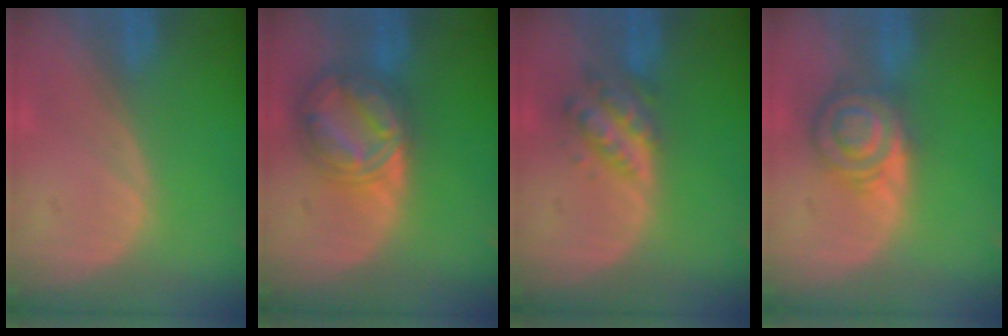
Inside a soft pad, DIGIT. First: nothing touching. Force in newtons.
{"total": 8.2, "press": 8.2, "slide": 0.6}
{"total": 5.2, "press": 5.2, "slide": 0.1}
{"total": 6.4, "press": 6.4, "slide": 0.1}